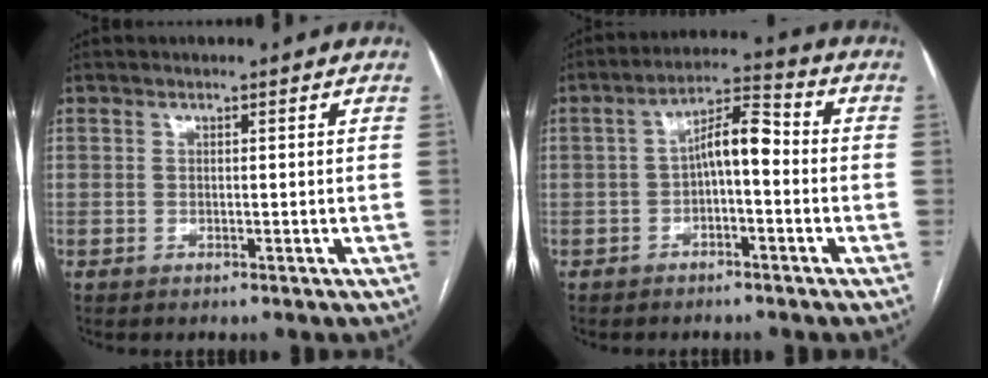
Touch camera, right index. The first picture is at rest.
{"total": 6.8, "force": [-0.6, 2.0, 6.4], "torque": [-0.112, 0.032, -0.012]}